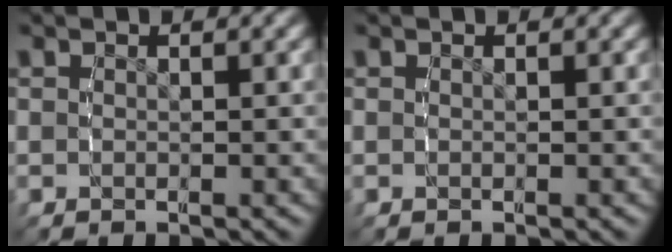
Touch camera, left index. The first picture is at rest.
{"total": 0.0}